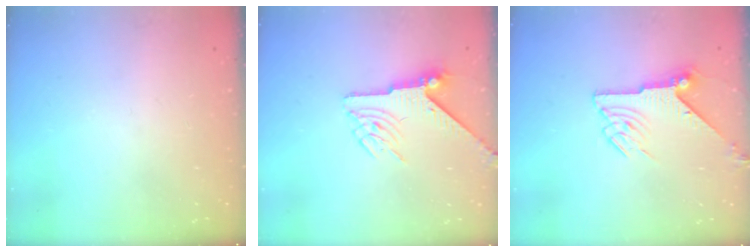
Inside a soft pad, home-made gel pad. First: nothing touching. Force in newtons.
{"total": 6.1, "press": 6.1, "slide": 0.4}
{"total": 8.3, "press": 8.3, "slide": 0.4}